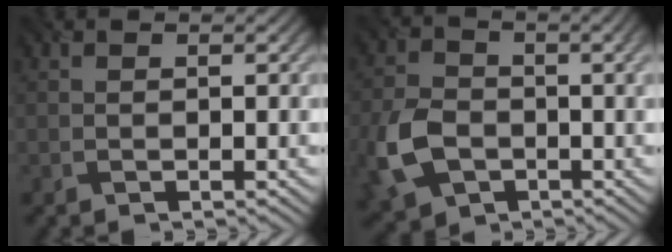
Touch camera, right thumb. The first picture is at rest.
{"total": 9.8, "force": [-2.8, 6.5, 6.7], "torque": [-0.169, -0.024, -0.061]}